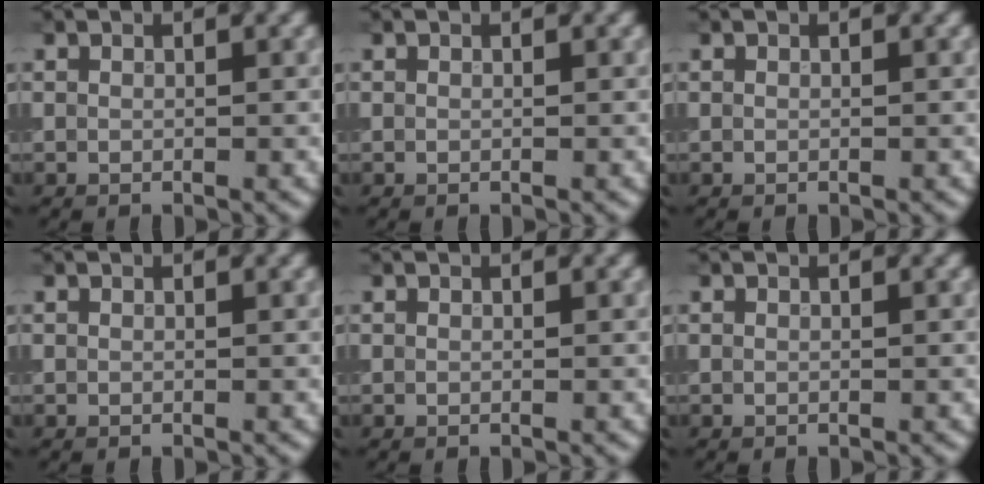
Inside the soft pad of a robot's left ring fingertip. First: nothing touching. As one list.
[{"total": 0.0}, {"total": 0.0}, {"total": 0.0}, {"total": 0.0}, {"total": 0.0}]